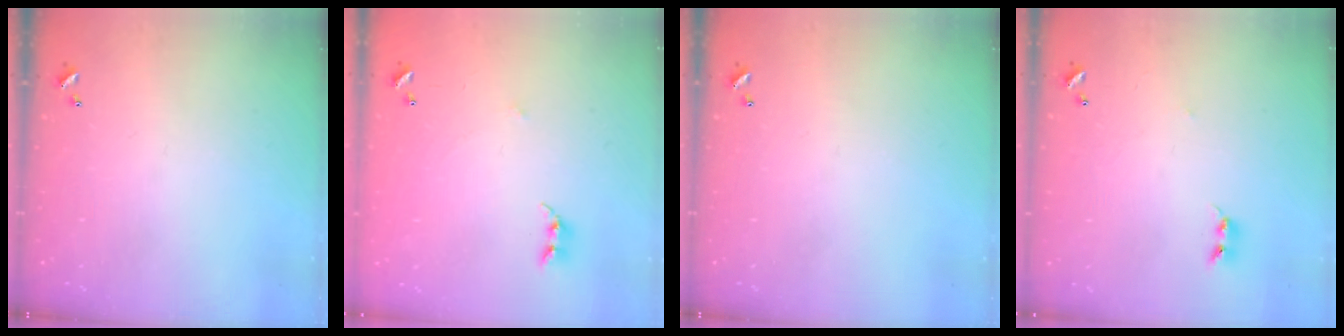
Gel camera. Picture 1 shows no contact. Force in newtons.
{"total": 4.4, "press": 4.4, "slide": 0.3}
{"total": 0.0}
{"total": 2.7, "press": 2.7, "slide": 0.3}